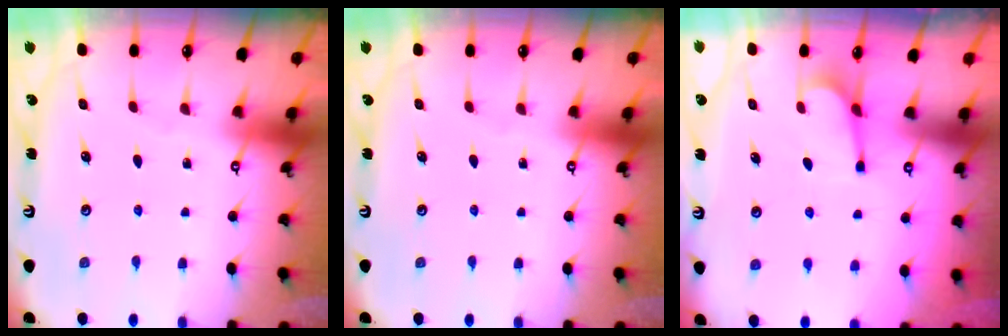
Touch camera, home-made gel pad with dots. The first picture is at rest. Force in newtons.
{"total": 0.0}
{"total": 1.0, "press": 0.3, "slide": 1.0}